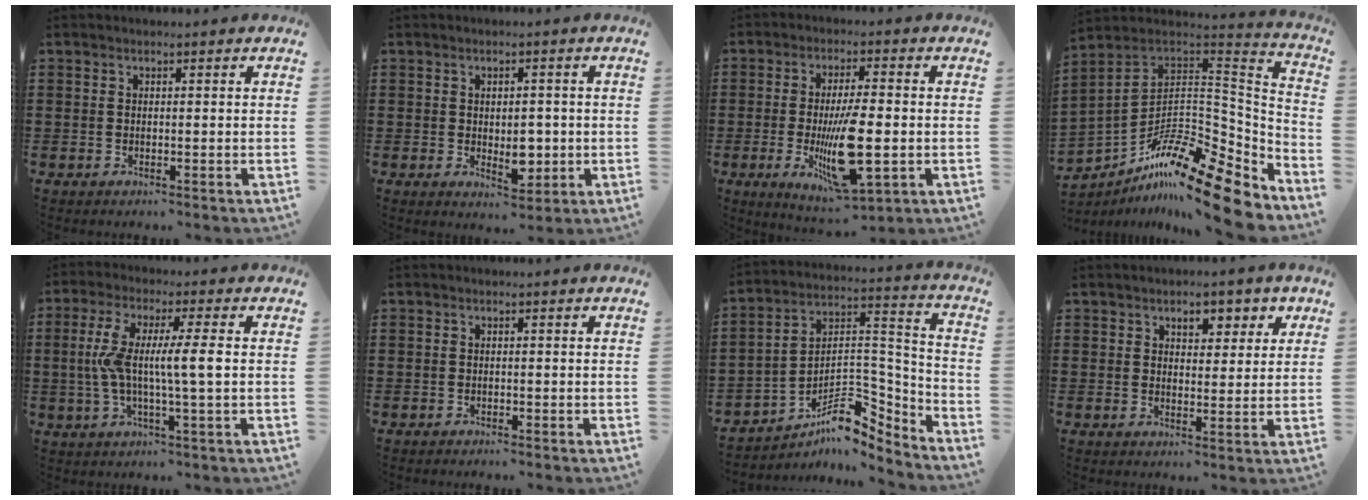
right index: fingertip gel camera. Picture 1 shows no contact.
{"total": 4.8, "force": [-0.4, 3.0, 3.7], "torque": [-0.045, -0.003, -0.012]}
{"total": 12.4, "force": [-2.5, 3.7, 11.5], "torque": [-0.216, -0.019, -0.042]}
{"total": 15.8, "force": [-11.8, 4.0, 9.6], "torque": [-0.156, 0.029, -0.215]}
{"total": 8.2, "force": [0.0, 0.5, 8.1], "torque": [-0.156, -0.004, -0.010]}
{"total": 0.6, "force": [-0.5, 0.2, -0.1], "torque": [0.000, 0.002, -0.013]}
{"total": 9.1, "force": [-5.5, 4.9, 5.4], "torque": [-0.081, -0.005, -0.103]}
{"total": 3.9, "force": [2.3, 2.4, 2.1], "torque": [-0.030, 0.002, 0.031]}